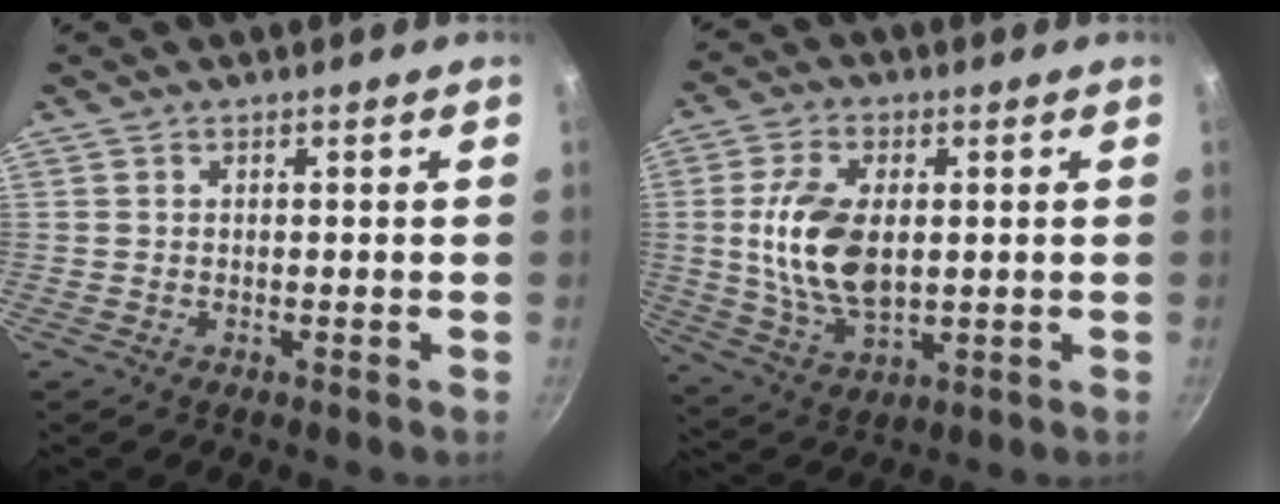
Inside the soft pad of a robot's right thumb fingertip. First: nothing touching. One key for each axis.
{"total": 13.6, "fx": 1.1, "fy": 7.8, "fz": 11.1, "tx": -0.203, "ty": -0.005, "tz": 0.026}